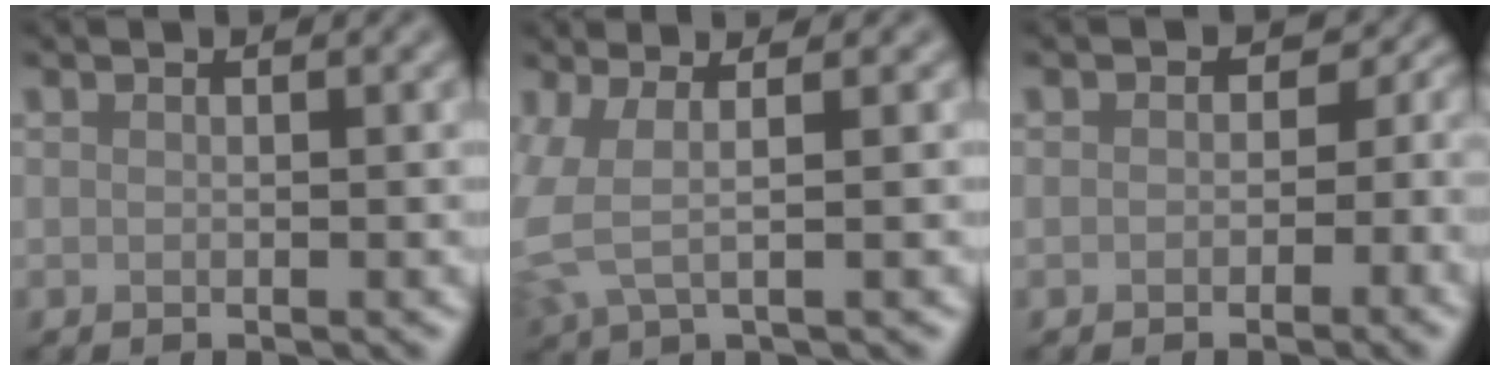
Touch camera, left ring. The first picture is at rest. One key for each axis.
{"total": 3.7, "fx": 0.2, "fy": 1.3, "fz": 3.4, "tx": -0.088, "ty": -0.001, "tz": -0.003}
{"total": 3.1, "fx": -0.2, "fy": 2.4, "fz": 1.9, "tx": -0.009, "ty": -0.003, "tz": -0.005}